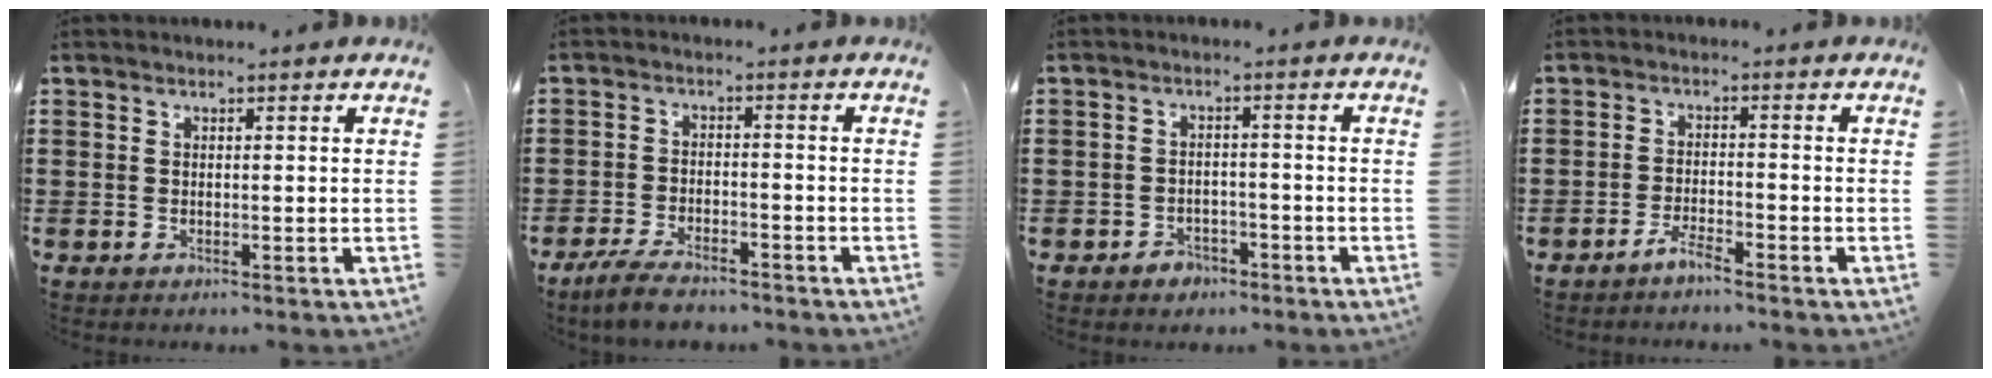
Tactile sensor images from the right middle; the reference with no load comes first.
{"total": 4.4, "force": [-3.9, 0.9, 1.8], "torque": [-0.046, -0.001, -0.078]}
{"total": 2.1, "force": [-1.8, 1.0, 0.3], "torque": [-0.013, -0.001, -0.038]}
{"total": 2.7, "force": [-2.3, 0.1, 1.4], "torque": [-0.034, 0.001, -0.044]}